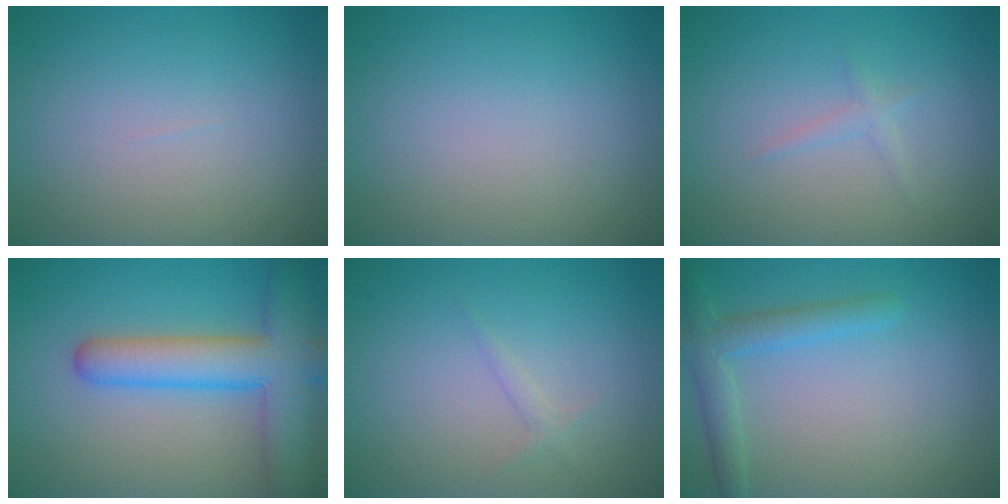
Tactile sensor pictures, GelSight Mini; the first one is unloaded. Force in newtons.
{"total": 0.0}
{"total": 0.9, "press": 0.9, "slide": 0.0}
{"total": 7.4, "press": 7.4, "slide": 0.4}
{"total": 0.8, "press": 0.8, "slide": 0.1}
{"total": 2.8, "press": 2.8, "slide": 0.2}